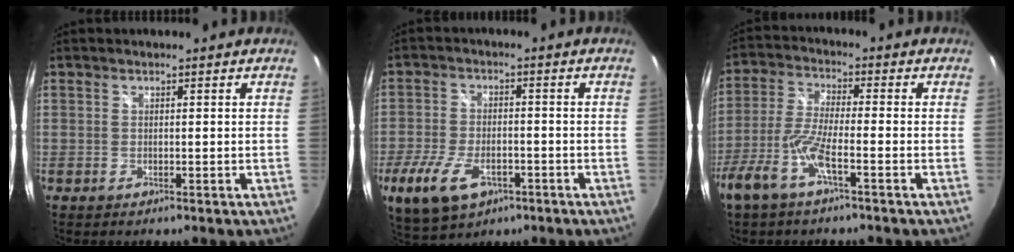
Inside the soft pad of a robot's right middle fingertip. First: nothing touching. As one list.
[{"total": 12.6, "force": [-6.2, 6.8, 8.6], "torque": [-0.198, -0.025, -0.102]}, {"total": 9.2, "force": [-5.1, 1.4, 7.6], "torque": [-0.170, -0.006, -0.098]}]